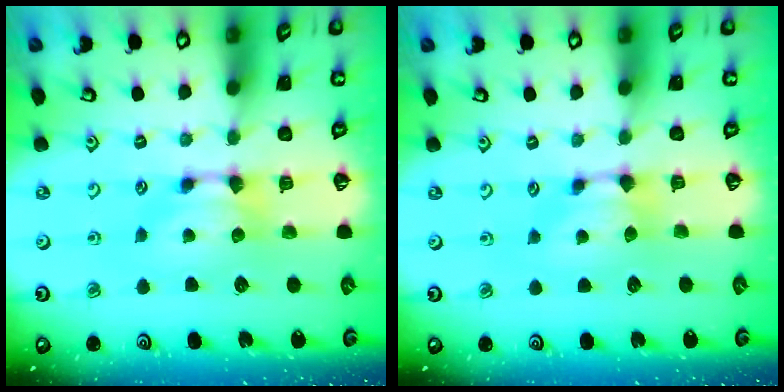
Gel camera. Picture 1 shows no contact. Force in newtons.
{"total": 0.7, "press": 0.4, "slide": 0.6}